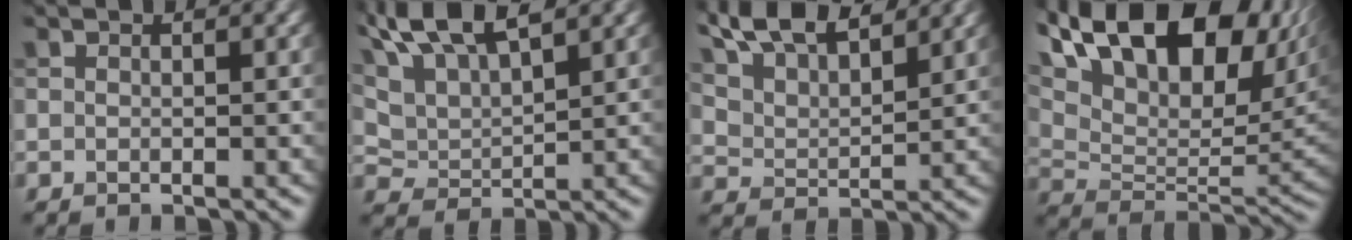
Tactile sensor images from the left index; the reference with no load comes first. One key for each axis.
{"total": 8.4, "fx": 6.0, "fy": 2.7, "fz": 5.2, "tx": -0.115, "ty": 0.017, "tz": 0.111}
{"total": 8.8, "fx": 7.0, "fy": 2.8, "fz": 4.6, "tx": -0.103, "ty": 0.014, "tz": 0.104}
{"total": 18.4, "fx": 9.7, "fy": 8.9, "fz": 12.9, "tx": -0.224, "ty": 0.048, "tz": 0.154}